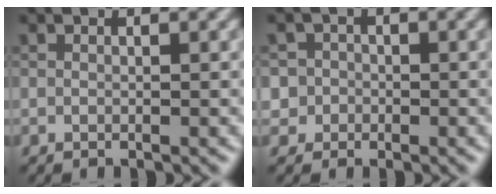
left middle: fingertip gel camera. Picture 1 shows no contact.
{"total": 2.8, "force": [-0.5, 2.7, 0.3], "torque": [0.018, 0.013, -0.024]}